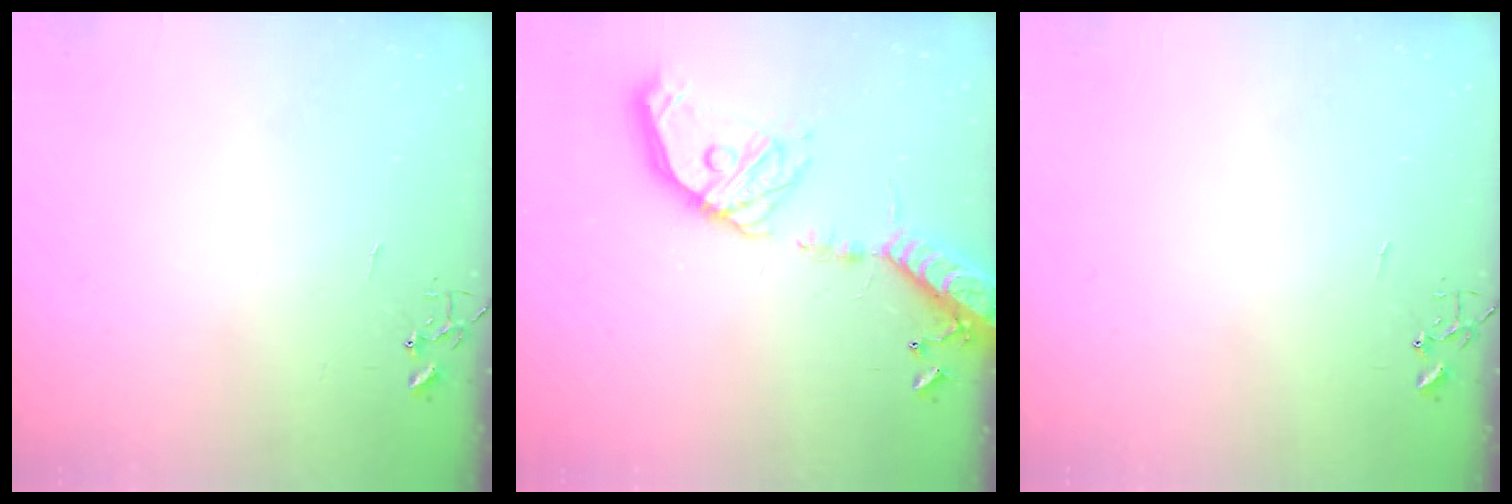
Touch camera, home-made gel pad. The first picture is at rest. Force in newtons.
{"total": 20.9, "press": 20.5, "slide": 3.9}
{"total": 0.0}